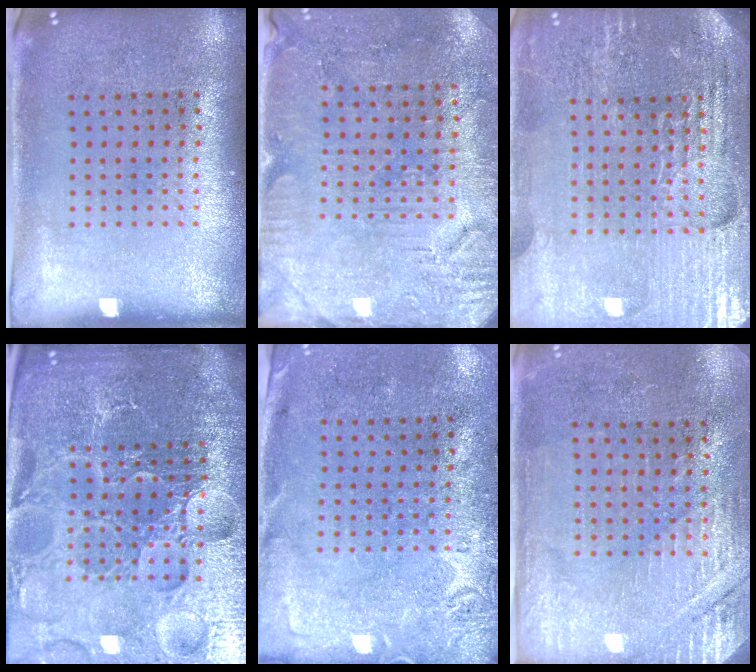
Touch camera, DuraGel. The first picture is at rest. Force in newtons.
{"total": 3.0, "press": 2.9, "slide": 0.8}
{"total": 4.9, "press": 4.6, "slide": 1.7}
{"total": 6.5, "press": 5.8, "slide": 3.0}
{"total": 2.9, "press": 2.2, "slide": 1.8}
{"total": 2.8, "press": 2.7, "slide": 0.8}